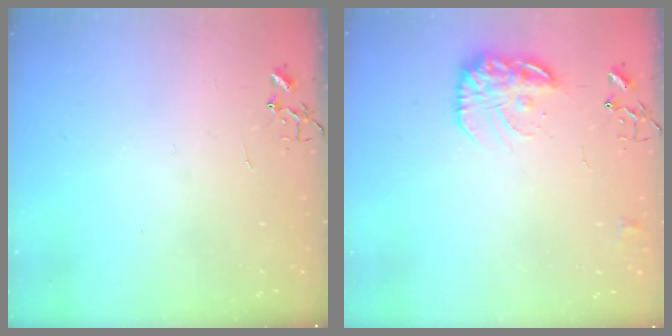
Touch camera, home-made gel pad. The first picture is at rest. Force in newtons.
{"total": 14.8, "press": 14.8, "slide": 0.8}